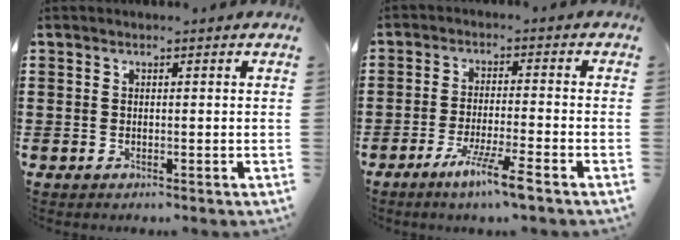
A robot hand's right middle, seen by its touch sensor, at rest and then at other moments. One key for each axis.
{"total": 6.0, "fx": -4.1, "fy": -0.1, "fz": 4.3, "tx": -0.081, "ty": -0.011, "tz": -0.073}